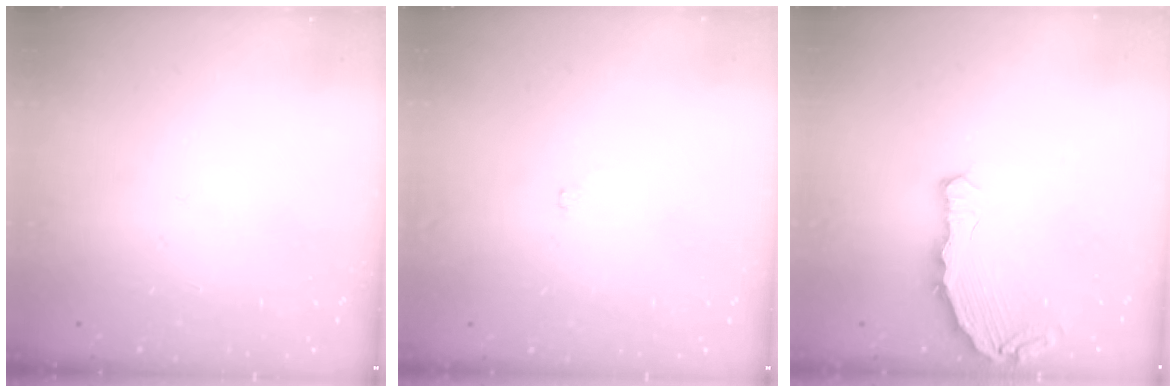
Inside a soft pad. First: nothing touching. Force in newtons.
{"total": 4.0, "press": 3.9, "slide": 0.9}
{"total": 7.5, "press": 5.5, "slide": 5.1}